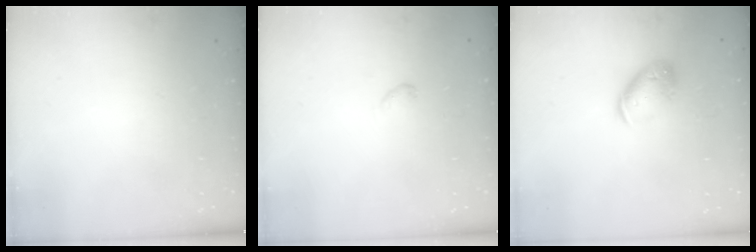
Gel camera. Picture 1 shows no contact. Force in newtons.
{"total": 2.7, "press": 2.6, "slide": 0.5}
{"total": 10.5, "press": 10.4, "slide": 1.5}